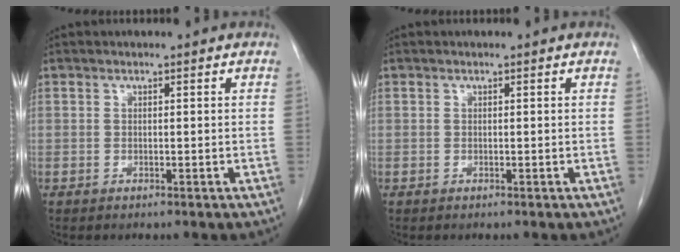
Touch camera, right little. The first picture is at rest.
{"total": 0.0}